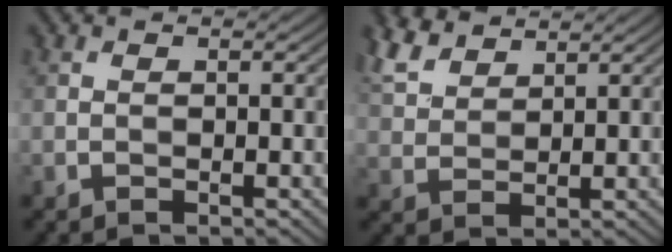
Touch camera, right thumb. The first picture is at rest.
{"total": 5.5, "force": [4.4, 2.1, 2.6], "torque": [-0.073, 0.013, 0.098]}